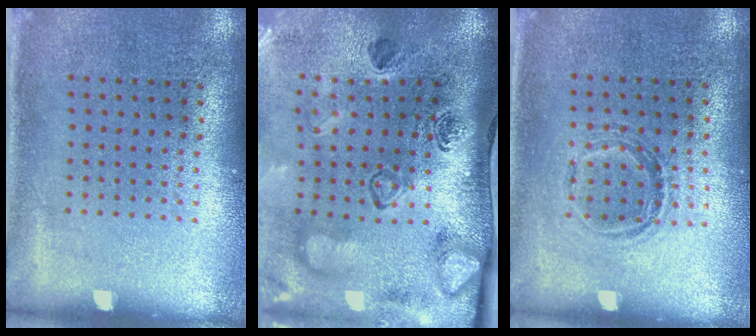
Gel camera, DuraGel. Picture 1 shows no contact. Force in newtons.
{"total": 3.6, "press": 2.7, "slide": 2.4}
{"total": 1.1, "press": 0.9, "slide": 0.7}